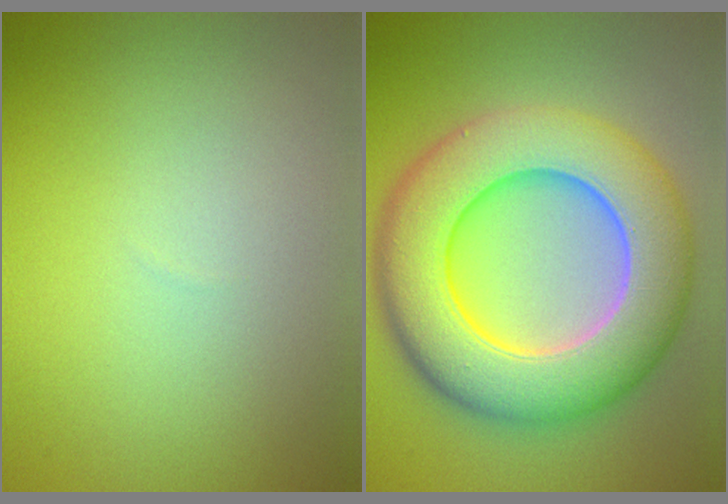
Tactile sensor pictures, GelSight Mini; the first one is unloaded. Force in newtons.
{"total": 12.6, "press": 12.5, "slide": 0.5}